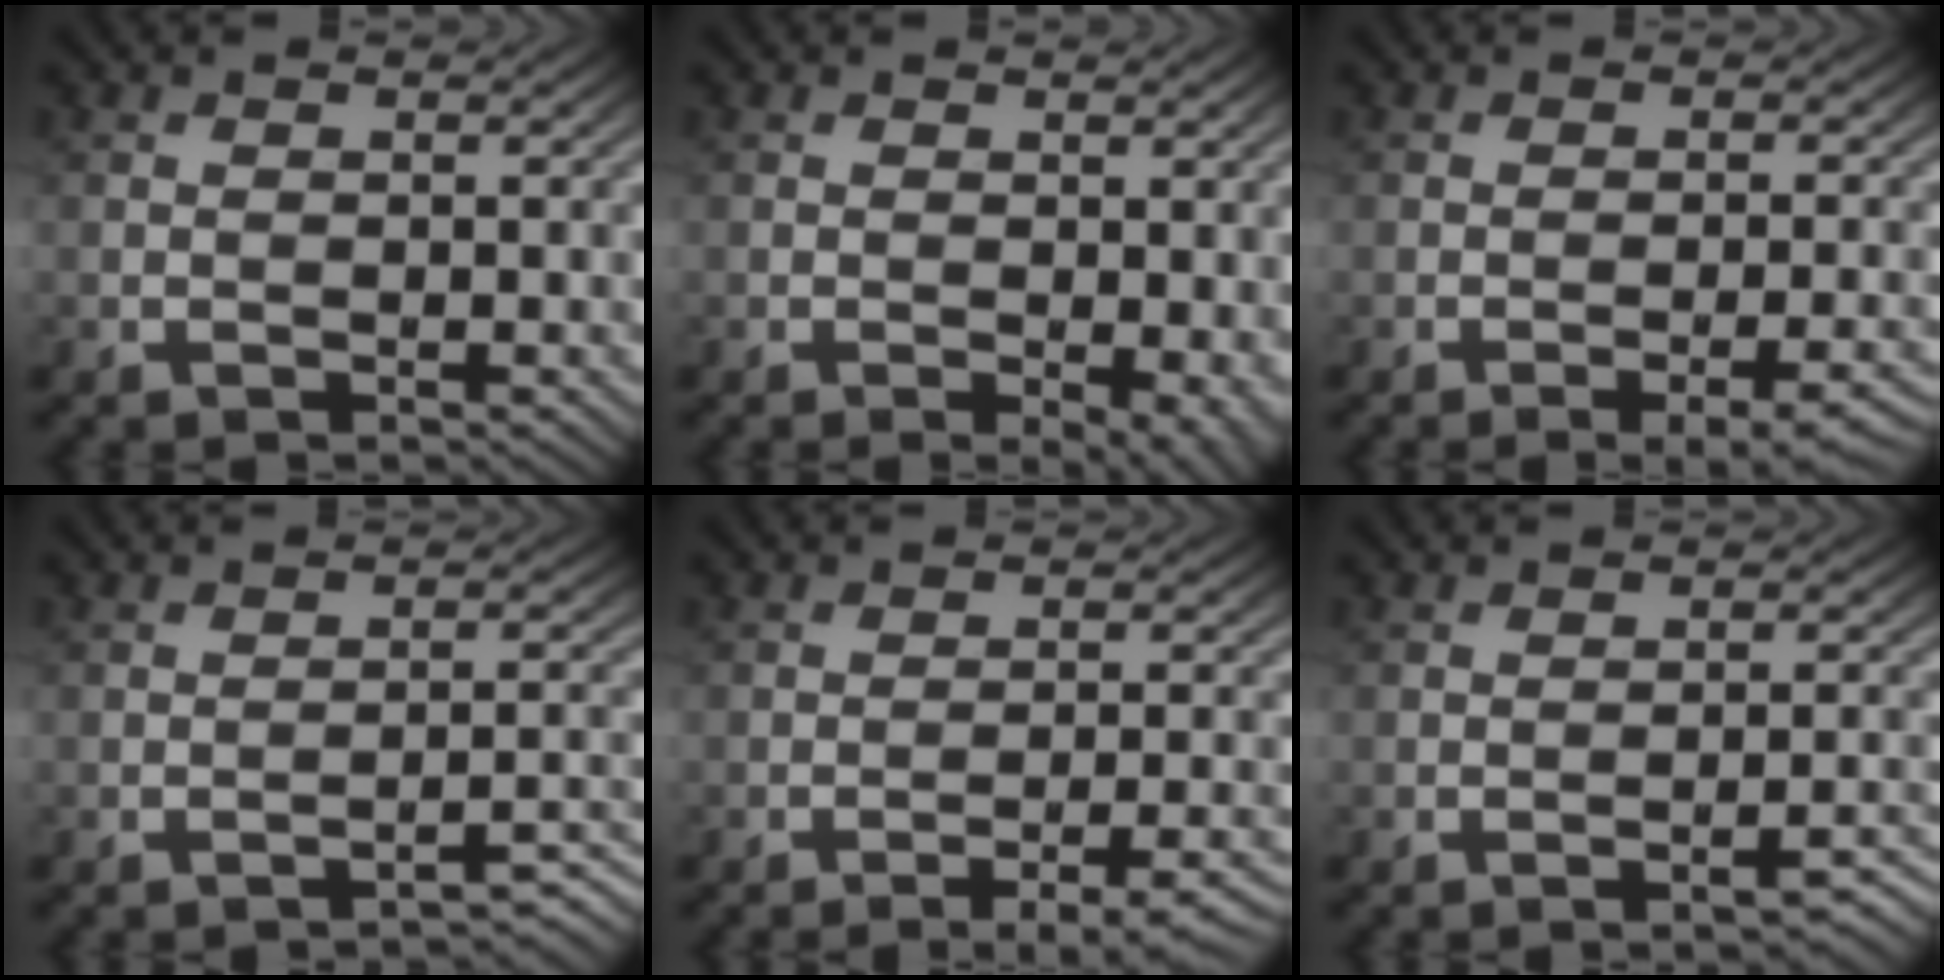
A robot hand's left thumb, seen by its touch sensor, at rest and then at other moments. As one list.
[{"total": 3.1, "force": [-0.7, 1.4, 2.7], "torque": [-0.031, -0.005, -0.007]}, {"total": 4.3, "force": [-2.6, 0.9, 3.3], "torque": [-0.047, 0.009, -0.033]}, {"total": 2.7, "force": [-2.4, 0.3, 1.3], "torque": [-0.013, 0.011, -0.035]}, {"total": 5.2, "force": [-3.6, 1.0, 3.5], "torque": [-0.053, 0.012, -0.052]}, {"total": 2.5, "force": [-1.7, 0.4, 1.8], "torque": [-0.024, 0.008, -0.026]}]